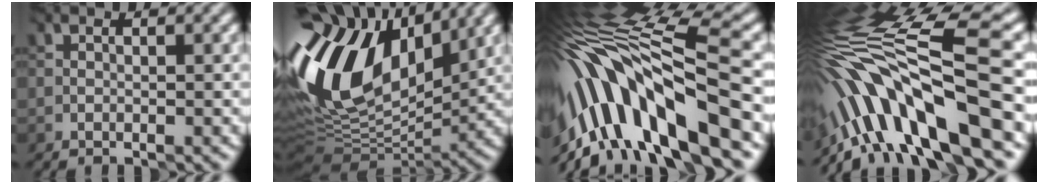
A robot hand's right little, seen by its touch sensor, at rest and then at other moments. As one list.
[{"total": 14.1, "force": [5.0, 8.5, 10.1], "torque": [-0.215, 0.023, 0.086]}, {"total": 14.1, "force": [-3.4, 4.3, 13.0], "torque": [-0.225, 0.019, -0.046]}, {"total": 13.0, "force": [-5.2, 3.7, 11.3], "torque": [-0.194, 0.024, -0.072]}]